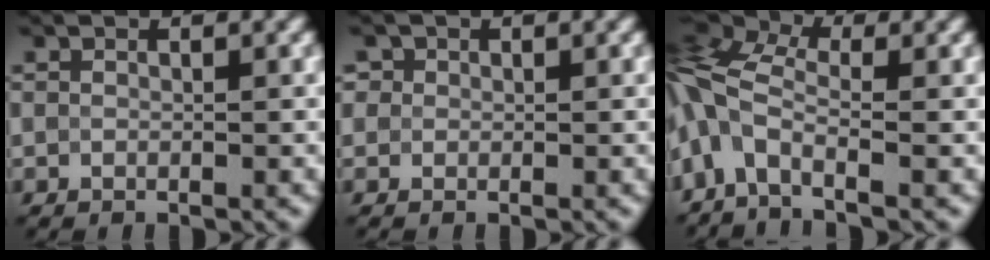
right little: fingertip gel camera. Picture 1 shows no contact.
{"total": 1.5, "force": [0.6, 1.4, 0.3], "torque": [0.000, 0.006, -0.002]}
{"total": 7.1, "force": [-1.6, 3.8, 5.7], "torque": [-0.132, 0.011, -0.054]}